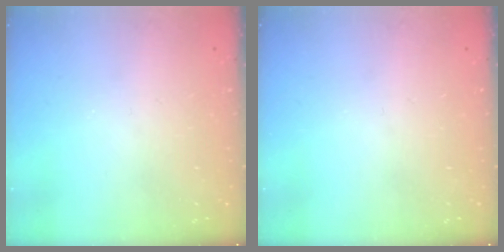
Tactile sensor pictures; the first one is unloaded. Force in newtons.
{"total": 0.0}